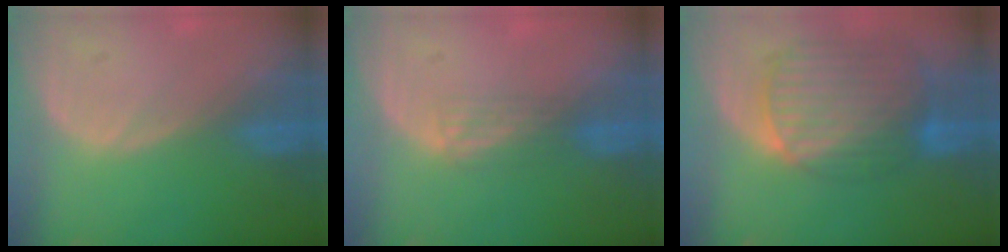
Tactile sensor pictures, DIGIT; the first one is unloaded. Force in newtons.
{"total": 2.2, "press": 1.8, "slide": 1.2}
{"total": 10.5, "press": 8.8, "slide": 5.6}